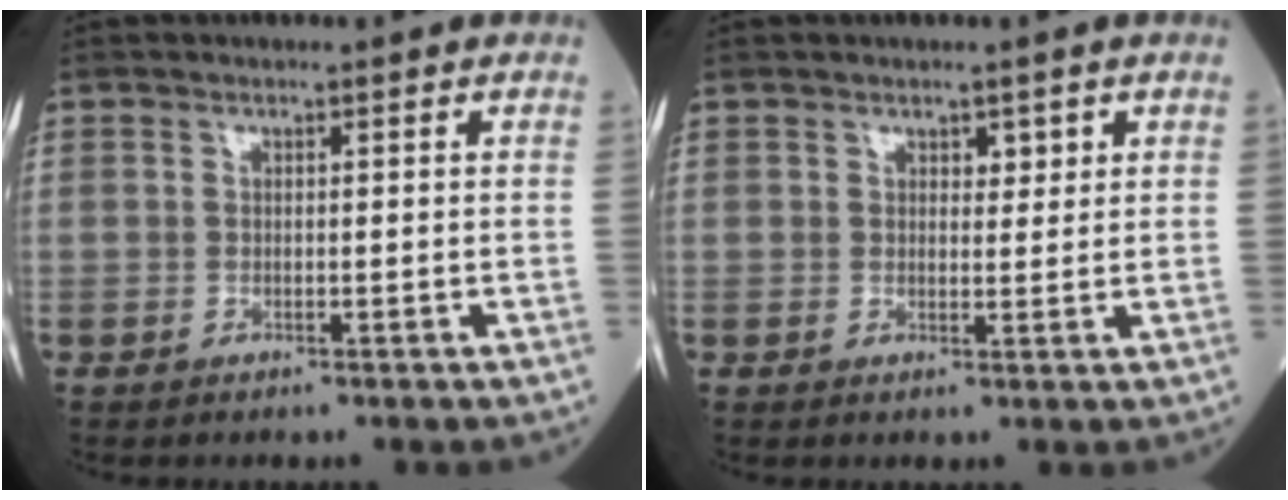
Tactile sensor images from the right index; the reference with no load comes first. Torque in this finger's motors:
{"motor_torque": [-0.04, 0.04, -0.02, -0.01]}